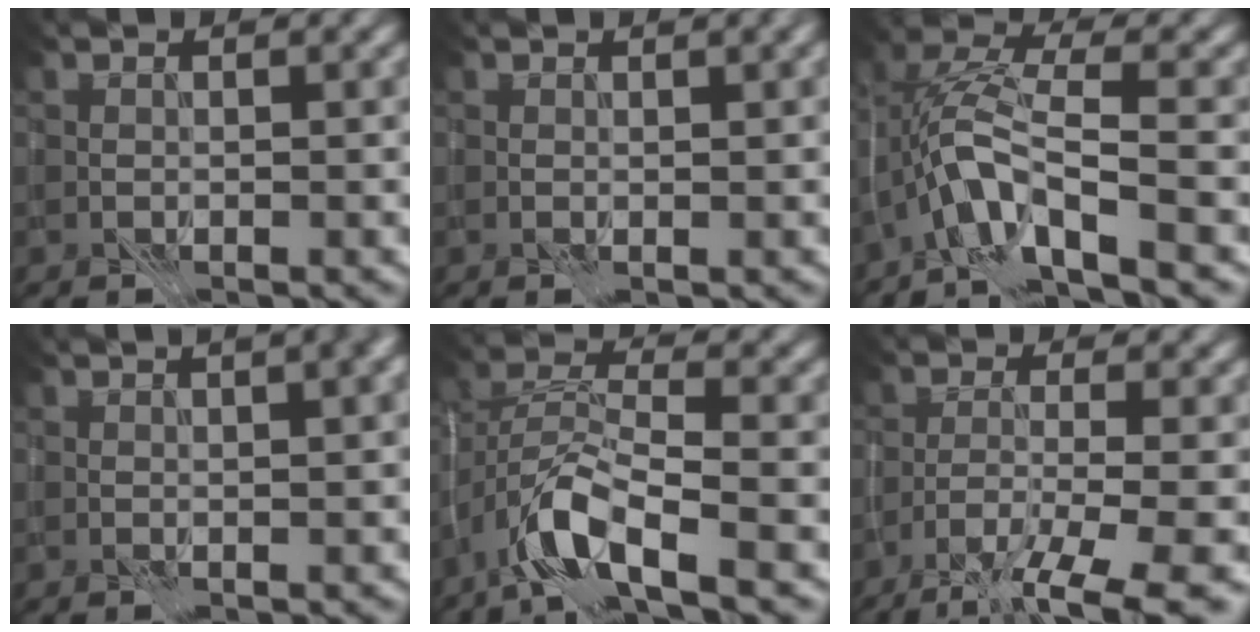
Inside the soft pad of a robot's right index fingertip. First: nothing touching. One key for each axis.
{"total": 1.2, "fx": 0.5, "fy": 0.4, "fz": 1.1, "tx": -0.009, "ty": 0.001, "tz": 0.007}
{"total": 7.5, "fx": -2.8, "fy": 2.5, "fz": 6.5, "tx": -0.126, "ty": 0.015, "tz": -0.062}
{"total": 6.2, "fx": 1.9, "fy": 2.9, "fz": 5.2, "tx": -0.023, "ty": 0.036, "tz": -0.004}
{"total": 6.7, "fx": -3.6, "fy": 2.3, "fz": 5.2, "tx": -0.104, "ty": 0.005, "tz": -0.075}
{"total": 7.6, "fx": -4.9, "fy": 1.5, "fz": 5.6, "tx": -0.087, "ty": 0.001, "tz": -0.081}